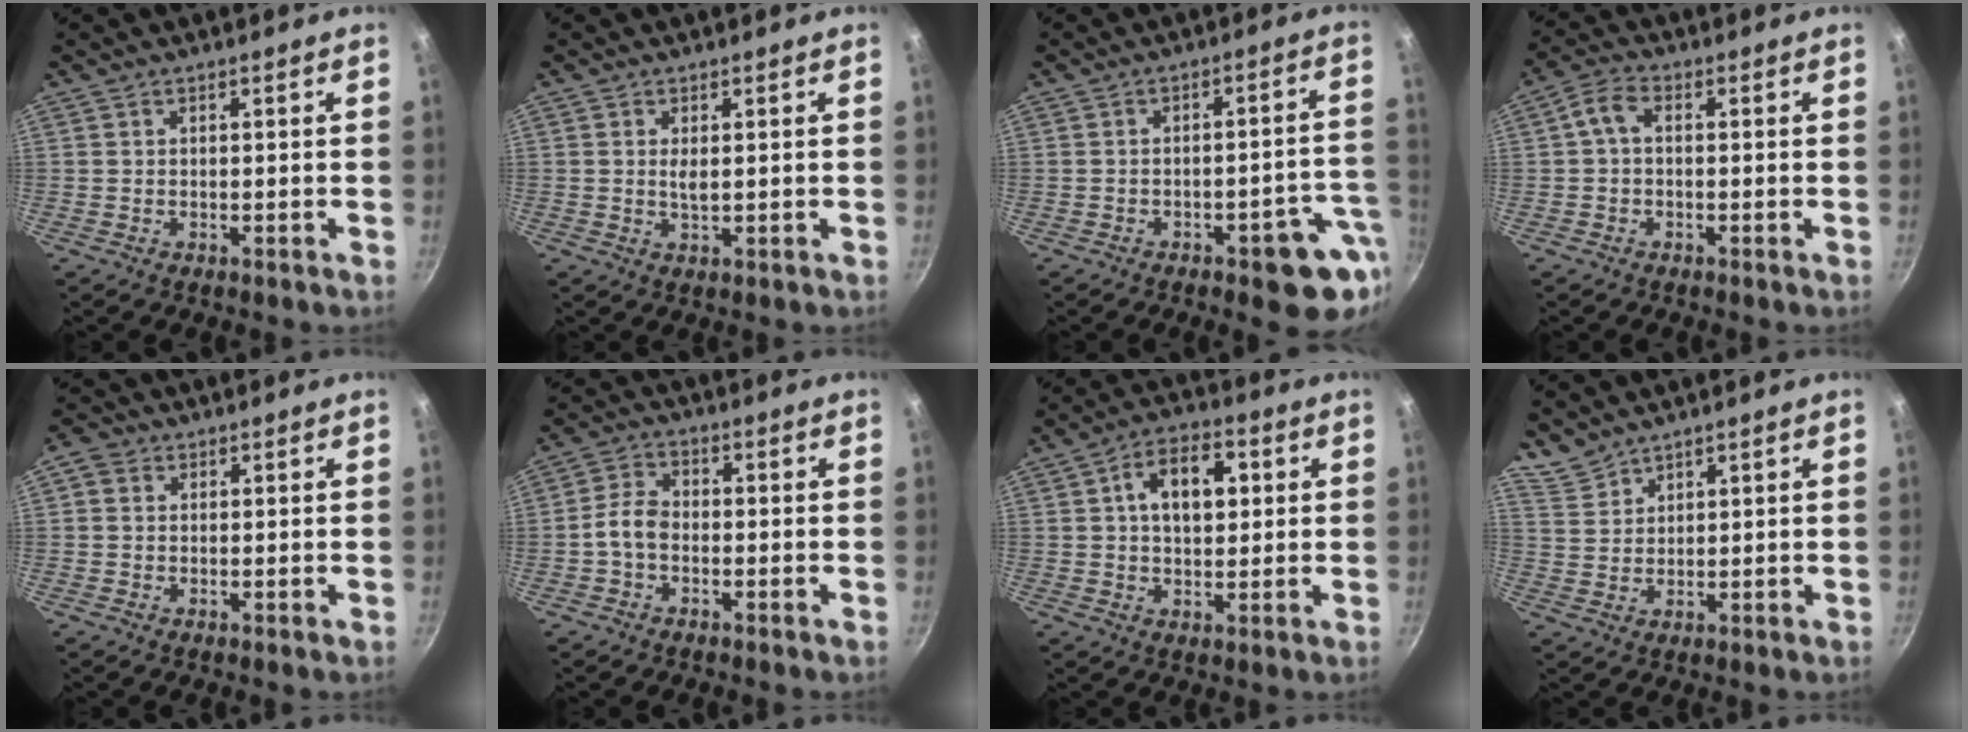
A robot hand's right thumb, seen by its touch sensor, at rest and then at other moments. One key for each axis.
{"total": 2.5, "fx": 0.4, "fy": 0.9, "fz": 2.3, "tx": -0.045, "ty": -0.004, "tz": 0.009}
{"total": 10.5, "fx": -4.2, "fy": 4.0, "fz": 8.7, "tx": -0.067, "ty": 0.041, "tz": -0.047}
{"total": 3.9, "fx": -0.1, "fy": 2.6, "fz": 2.9, "tx": -0.064, "ty": 0.019, "tz": -0.011}
{"total": 2.7, "fx": 0.6, "fy": 2.4, "fz": 1.0, "tx": -0.012, "ty": 0.004, "tz": 0.003}
{"total": 4.8, "fx": -1.4, "fy": 3.3, "fz": 3.2, "tx": -0.058, "ty": 0.027, "tz": -0.037}
{"total": 10.4, "fx": 2.2, "fy": 6.5, "fz": 7.8, "tx": -0.100, "ty": 0.009, "tz": 0.028}
{"total": 4.0, "fx": 3.7, "fy": 1.5, "fz": 0.2, "tx": -0.006, "ty": 0.000, "tz": 0.086}